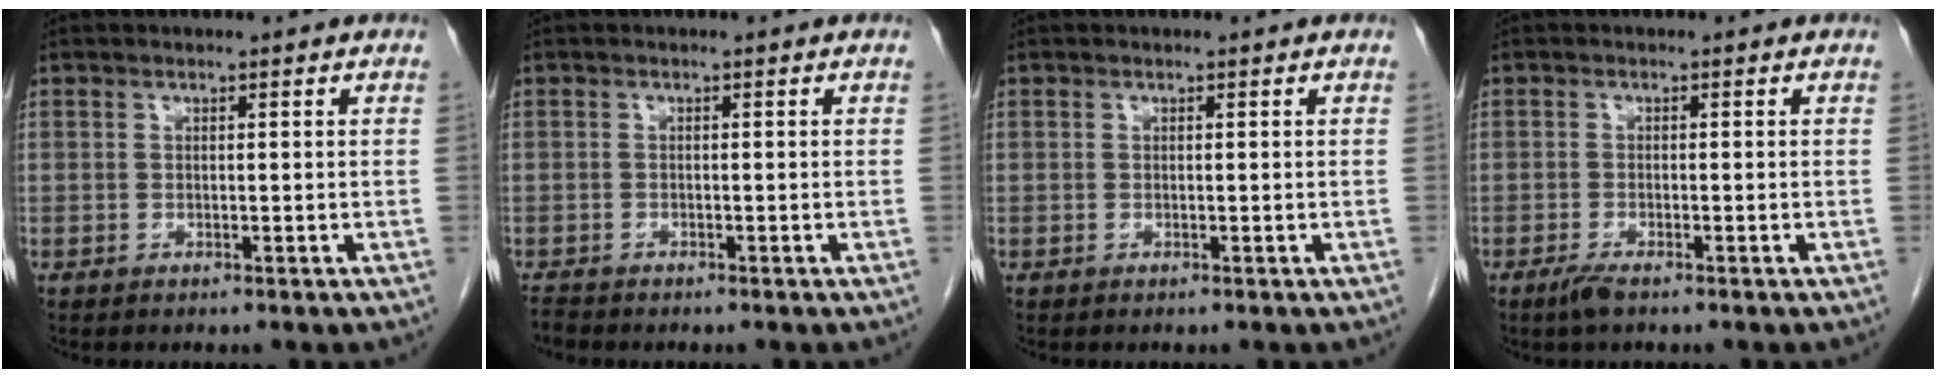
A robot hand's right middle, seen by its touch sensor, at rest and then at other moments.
{"total": 1.2, "force": [-1.2, 0.2, 0.1], "torque": [-0.009, -0.005, -0.022]}
{"total": 0.0}
{"total": 1.8, "force": [-1.3, 0.2, 1.2], "torque": [-0.026, -0.005, -0.022]}